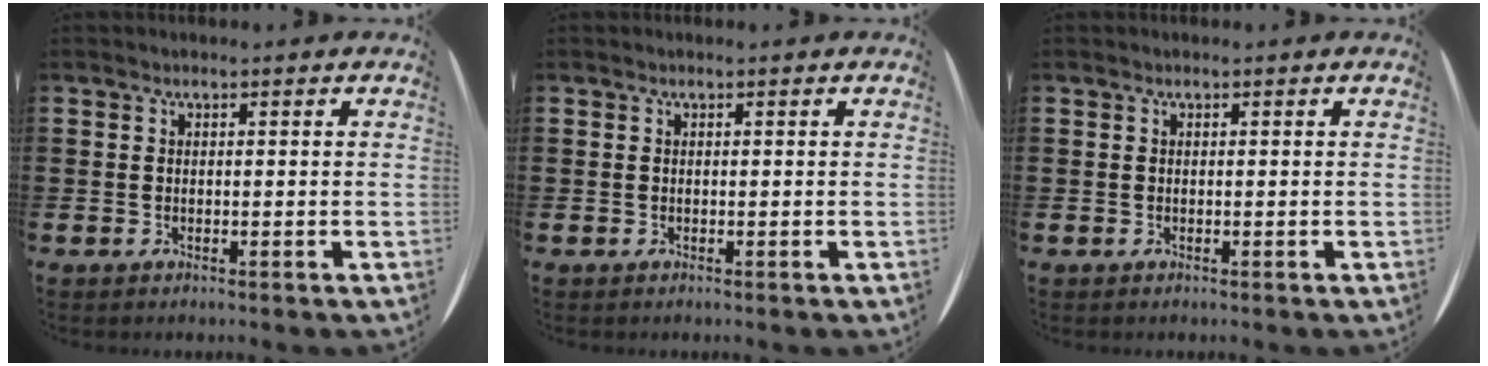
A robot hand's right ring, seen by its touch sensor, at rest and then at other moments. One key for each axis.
{"total": 0.0}
{"total": 0.0}